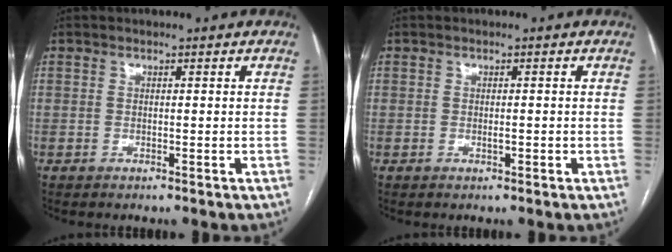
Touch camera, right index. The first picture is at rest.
{"total": 1.0, "force": [-0.2, 0.4, 0.9], "torque": [-0.014, 0.000, -0.003]}